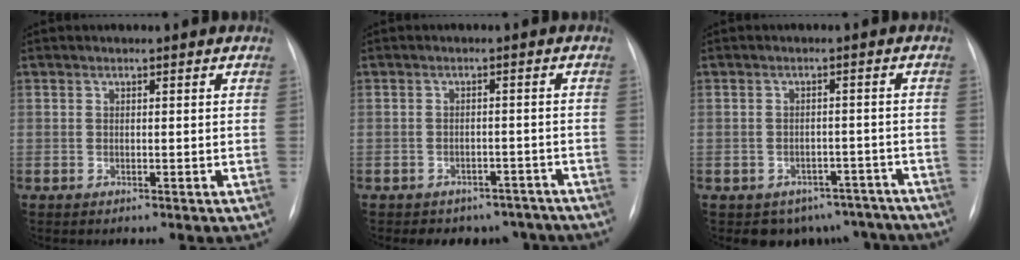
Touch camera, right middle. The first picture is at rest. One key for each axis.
{"total": 7.8, "fx": -6.5, "fy": 4.2, "fz": 0.9, "tx": 0.003, "ty": 0.017, "tz": -0.071}
{"total": 8.7, "fx": -7.0, "fy": 5.2, "fz": 0.7, "tx": 0.013, "ty": 0.027, "tz": -0.078}